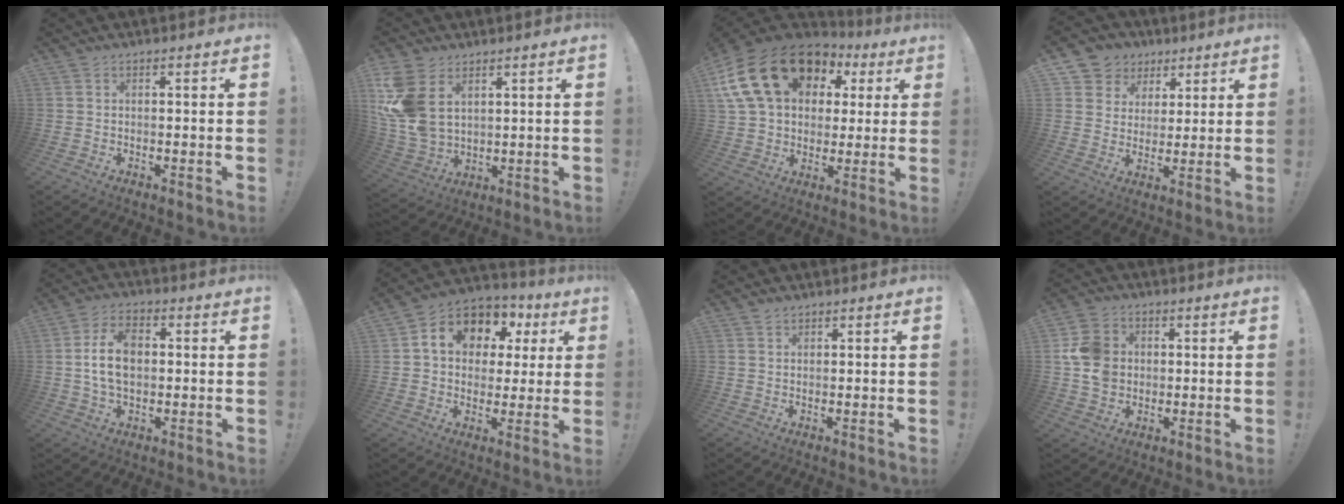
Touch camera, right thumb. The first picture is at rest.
{"total": 13.4, "force": [4.8, 9.2, 8.5], "torque": [-0.177, -0.023, 0.095]}
{"total": 23.2, "force": [9.7, 15.7, 14.0], "torque": [-0.253, -0.029, 0.196]}
{"total": 8.2, "force": [3.5, 7.3, 1.4], "torque": [-0.026, -0.021, 0.074]}
{"total": 10.6, "force": [0.4, 6.7, 8.2], "torque": [-0.151, 0.002, 0.006]}
{"total": 11.8, "force": [4.5, 8.8, 6.4], "torque": [-0.107, -0.023, 0.084]}
{"total": 1.3, "force": [1.1, 0.6, 0.3], "torque": [0.000, -0.003, 0.020]}
{"total": 10.5, "force": [1.0, 9.2, 4.9], "torque": [-0.086, 0.005, 0.024]}